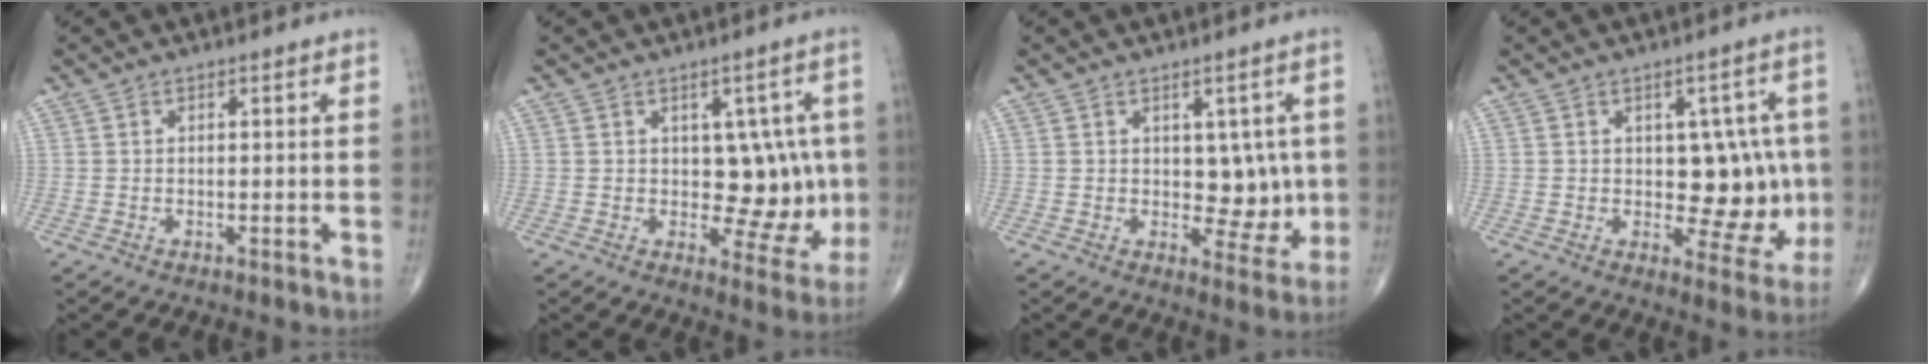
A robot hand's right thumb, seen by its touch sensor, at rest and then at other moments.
{"total": 9.2, "force": [0.1, 6.0, 7.0], "torque": [-0.026, -0.008, 0.009]}
{"total": 6.7, "force": [0.4, 4.5, 4.9], "torque": [-0.020, -0.011, 0.013]}
{"total": 10.3, "force": [-0.2, 6.4, 8.1], "torque": [-0.042, 0.000, 0.006]}